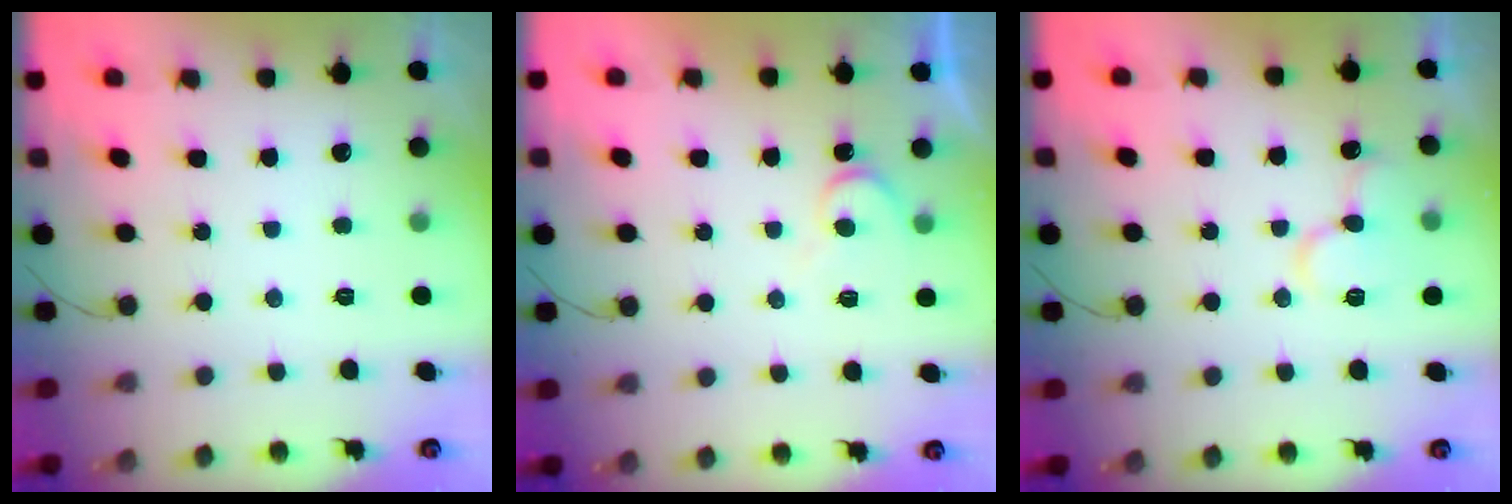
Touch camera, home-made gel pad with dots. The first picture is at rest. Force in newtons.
{"total": 5.1, "press": 5.1, "slide": 0.4}
{"total": 11.0, "press": 10.9, "slide": 1.4}